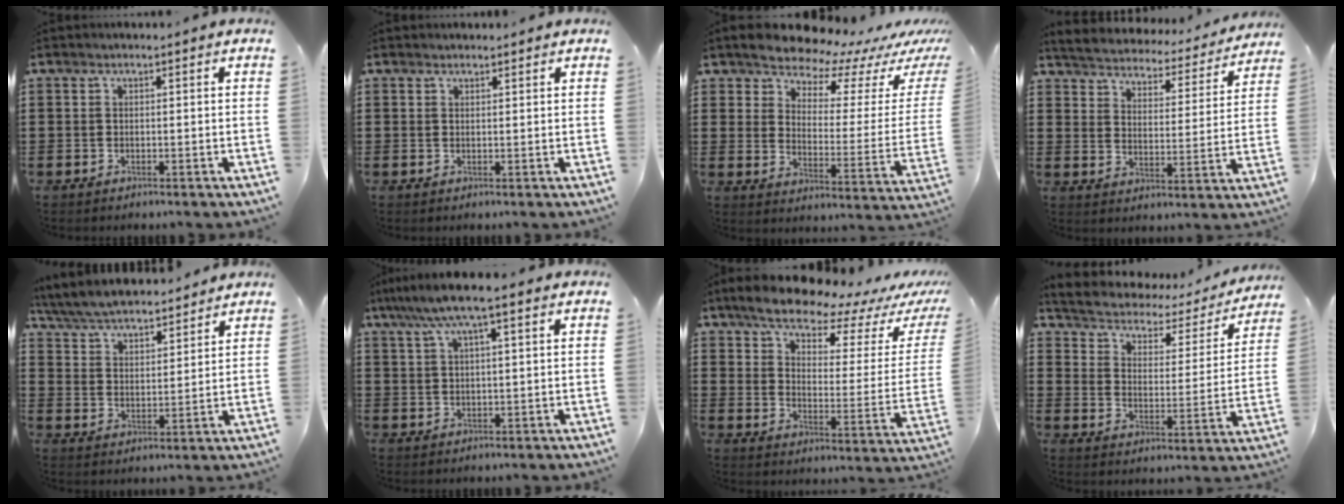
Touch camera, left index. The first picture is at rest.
{"total": 0.9, "force": [0.9, 0.3, 0.1], "torque": [-0.004, 0.001, 0.018]}
{"total": 7.5, "force": [7.3, 1.8, 0.7], "torque": [-0.043, -0.067, 0.124]}
{"total": 3.5, "force": [3.5, 0.1, 0.1], "torque": [-0.027, -0.032, 0.052]}
{"total": 5.8, "force": [5.6, 0.4, 1.3], "torque": [-0.050, -0.030, 0.099]}
{"total": 6.9, "force": [4.2, 0.8, 5.4], "torque": [-0.112, -0.001, 0.073]}
{"total": 8.5, "force": [7.8, 1.8, 2.9], "torque": [-0.082, -0.054, 0.132]}
{"total": 2.7, "force": [2.1, 1.4, 1.0], "torque": [-0.038, -0.019, 0.026]}